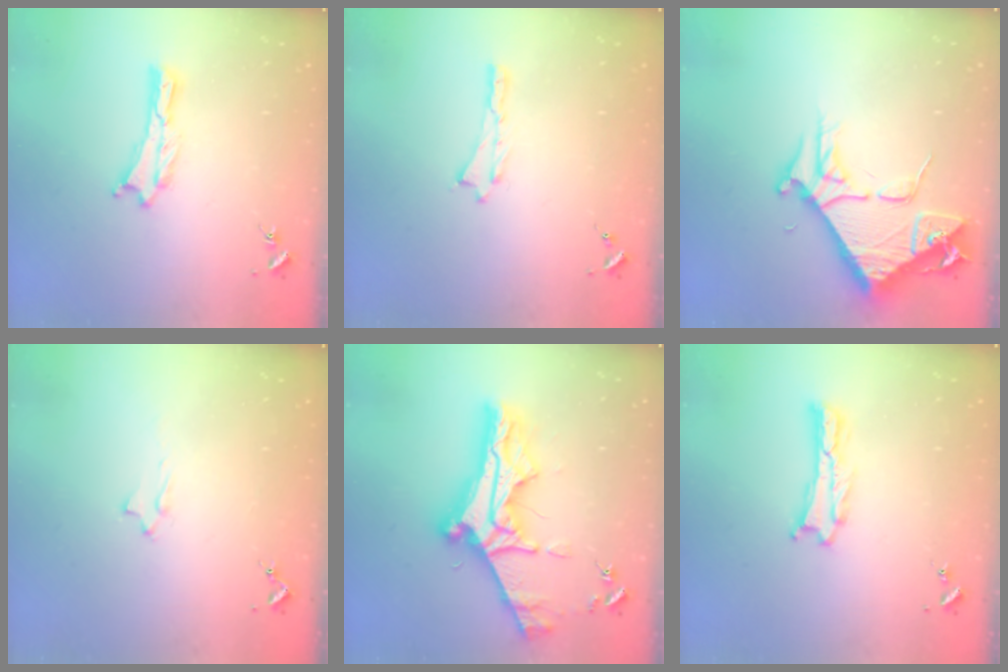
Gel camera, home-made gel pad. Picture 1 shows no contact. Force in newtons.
{"total": 0.0}
{"total": 8.6, "press": 8.6, "slide": 1.0}
{"total": 2.0, "press": 2.0, "slide": 0.4}
{"total": 11.7, "press": 11.6, "slide": 1.1}
{"total": 0.6, "press": 0.5, "slide": 0.2}